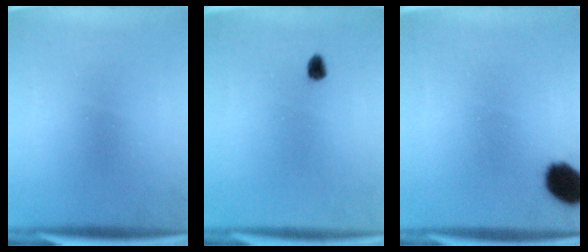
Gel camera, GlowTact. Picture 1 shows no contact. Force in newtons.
{"total": 1.5}
{"total": 8.8}